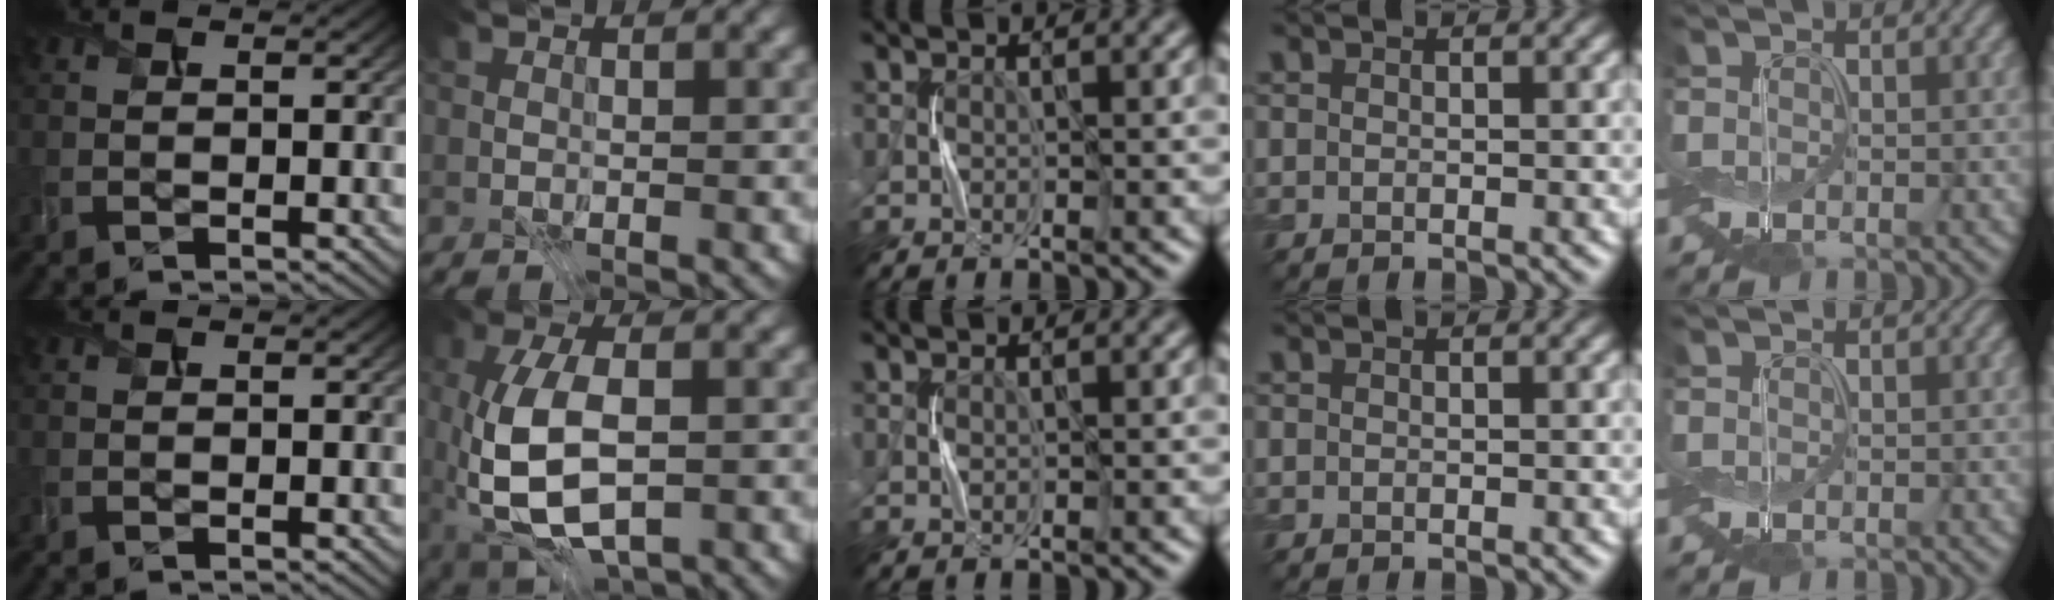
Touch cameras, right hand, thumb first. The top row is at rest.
{"index": {"total": 8.9, "force": [-2.4, 4.5, 7.3], "torque": [-0.162, -0.014, -0.045]}}